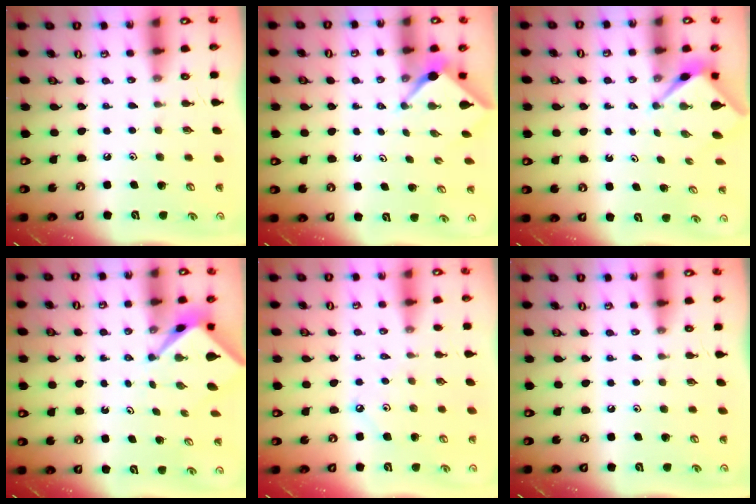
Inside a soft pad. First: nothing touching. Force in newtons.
{"total": 2.4, "press": 2.4, "slide": 0.3}
{"total": 2.7, "press": 2.7, "slide": 0.1}
{"total": 2.5, "press": 2.4, "slide": 0.3}
{"total": 3.0, "press": 3.0, "slide": 0.2}
{"total": 0.0}